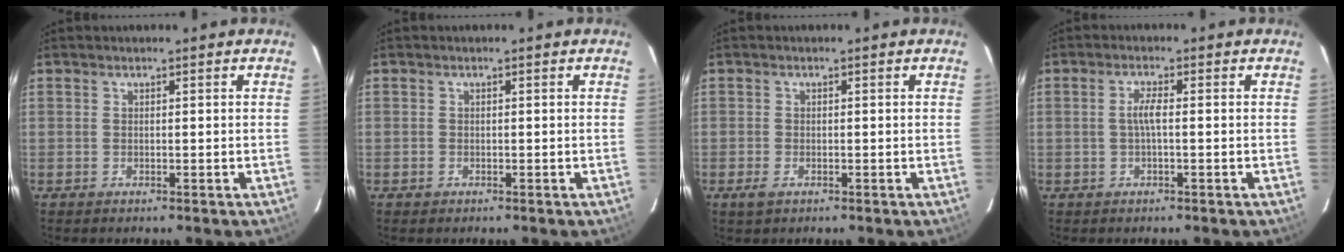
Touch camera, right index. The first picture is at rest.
{"total": 0.8, "force": [-0.5, 0.6, 0.0], "torque": [0.002, 0.001, -0.006]}
{"total": 2.2, "force": [-1.3, 1.2, 1.3], "torque": [-0.026, -0.004, -0.022]}
{"total": 2.4, "force": [-0.3, 0.2, 2.4], "torque": [-0.048, 0.005, -0.006]}